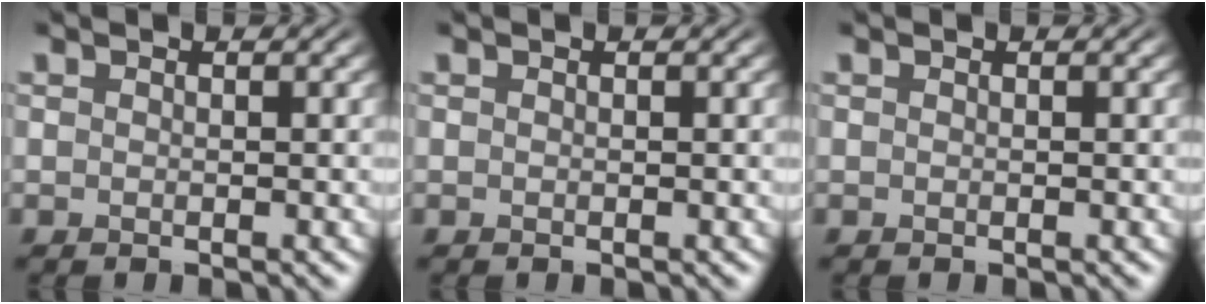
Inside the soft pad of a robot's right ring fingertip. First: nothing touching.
{"total": 0.0}
{"total": 0.0}